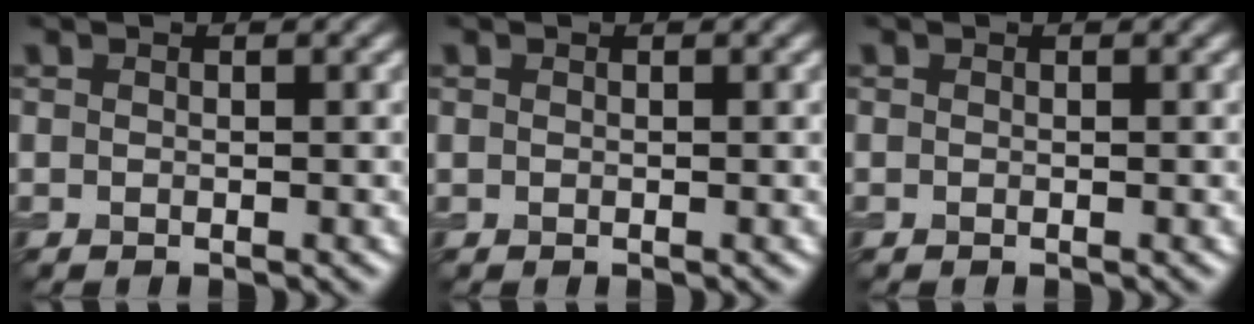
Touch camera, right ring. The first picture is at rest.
{"total": 0.0}
{"total": 0.0}